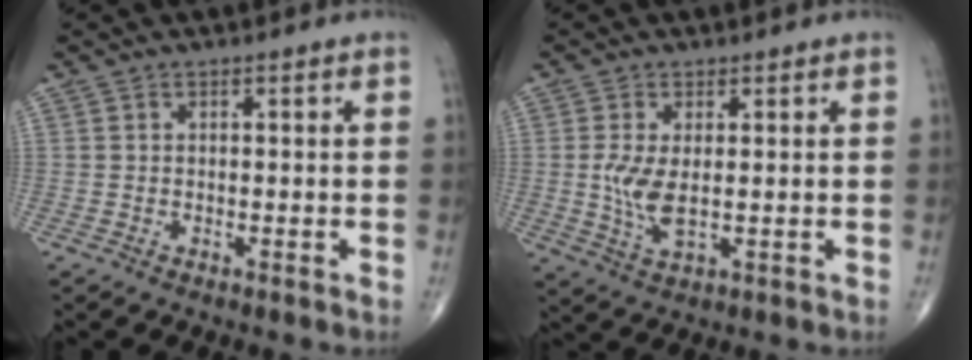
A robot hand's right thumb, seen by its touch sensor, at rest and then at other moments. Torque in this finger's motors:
{"motor_torque": [1.94, 1.92, 0.46, -0.46, 0.07]}